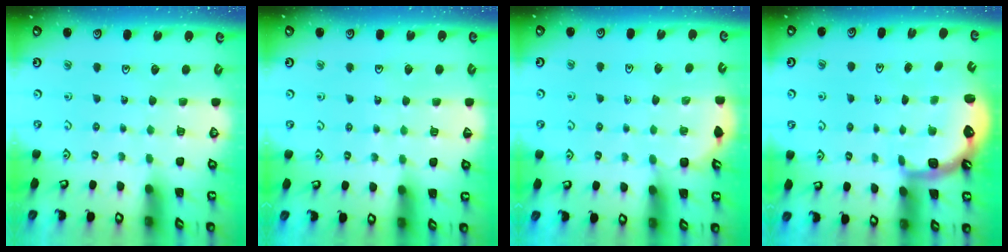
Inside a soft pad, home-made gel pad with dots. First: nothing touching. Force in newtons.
{"total": 2.8, "press": 2.8, "slide": 0.3}
{"total": 4.8, "press": 4.4, "slide": 1.9}
{"total": 2.9, "press": 2.4, "slide": 1.6}